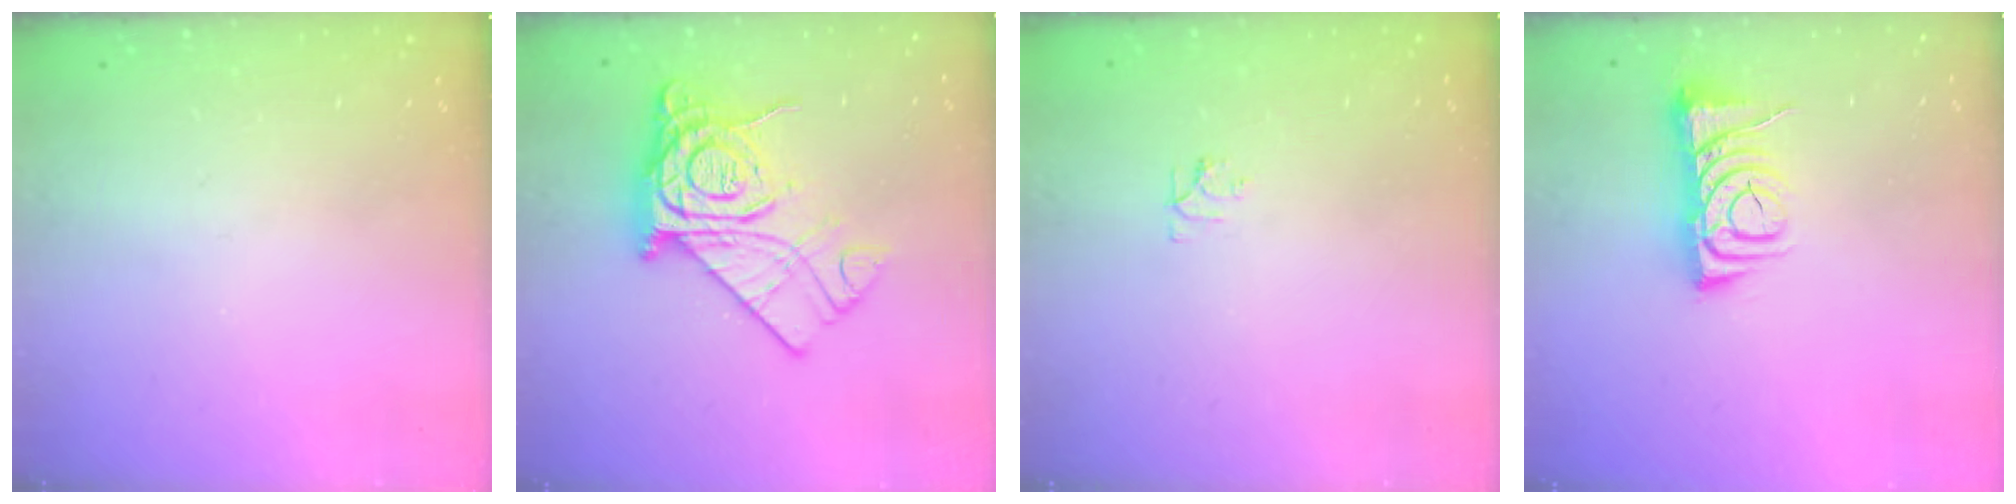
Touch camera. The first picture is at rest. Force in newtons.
{"total": 18.3, "press": 18.2, "slide": 1.7}
{"total": 4.6, "press": 4.6, "slide": 0.7}
{"total": 7.3, "press": 7.2, "slide": 0.9}